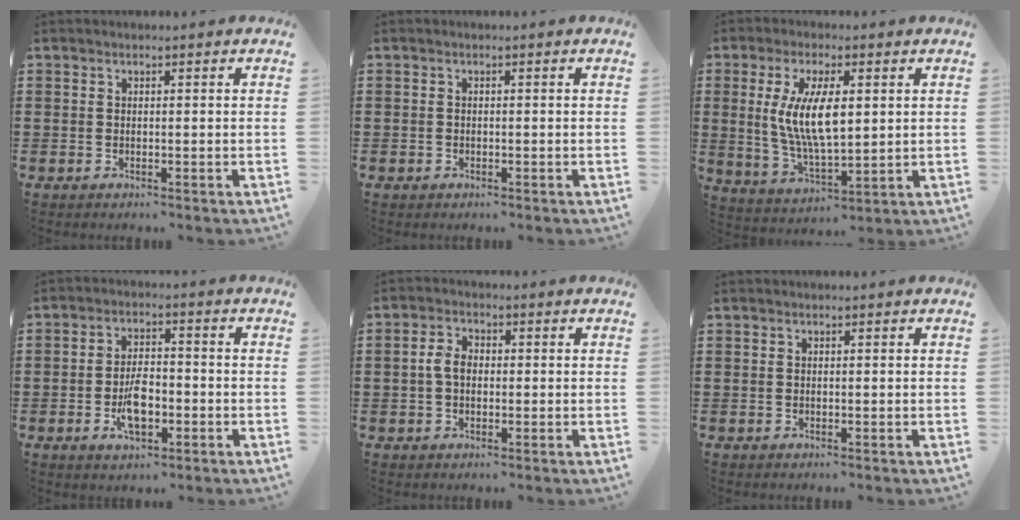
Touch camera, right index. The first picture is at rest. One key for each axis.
{"total": 0.6, "fx": -0.6, "fy": 0.2, "fz": 0.0, "tx": -0.001, "ty": 0.001, "tz": -0.013}
{"total": 9.7, "fx": 1.6, "fy": 3.8, "fz": 8.8, "tx": -0.183, "ty": 0.006, "tz": 0.026}
{"total": 6.0, "fx": -1.9, "fy": 2.8, "fz": 4.9, "tx": -0.096, "ty": 0.005, "tz": -0.034}
{"total": 3.4, "fx": -0.2, "fy": 2.2, "fz": 2.6, "tx": -0.066, "ty": 0.002, "tz": -0.010}
{"total": 0.0}